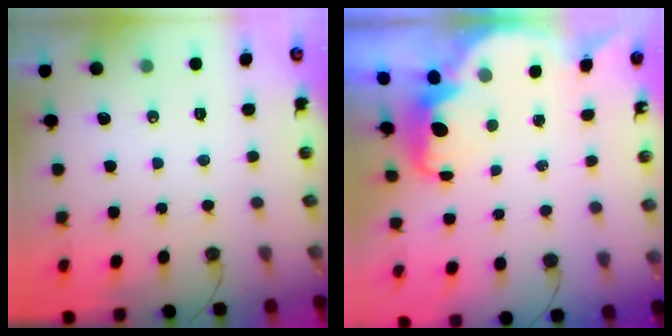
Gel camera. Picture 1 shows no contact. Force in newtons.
{"total": 2.6, "press": 2.5, "slide": 0.6}